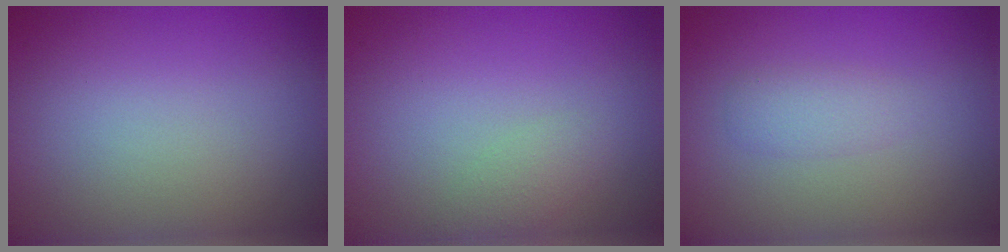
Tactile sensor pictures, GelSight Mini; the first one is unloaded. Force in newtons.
{"total": 1.4, "press": 1.4, "slide": 0.1}
{"total": 1.4, "press": 1.4, "slide": 0.0}